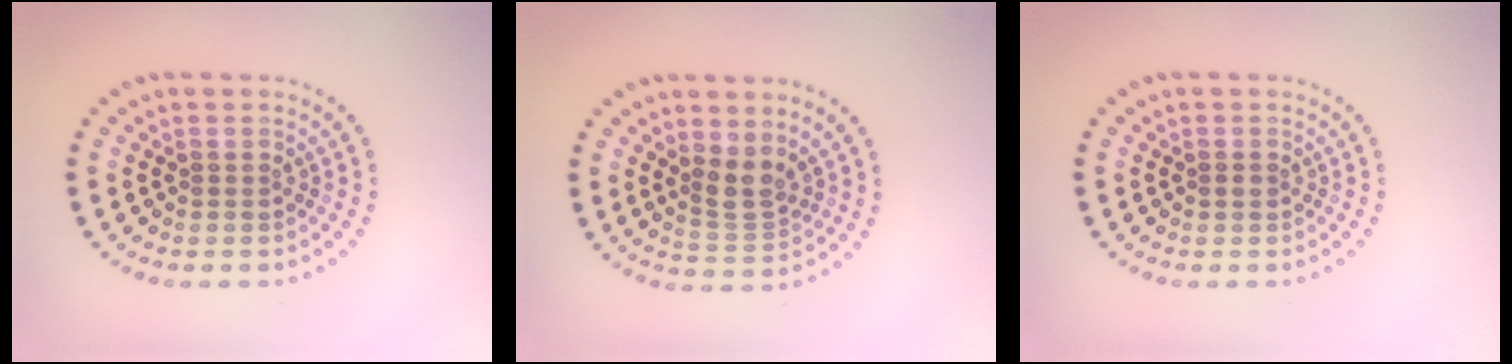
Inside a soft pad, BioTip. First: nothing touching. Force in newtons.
{"total": 2.7, "press": 2.3, "slide": 1.4}
{"total": 0.6, "press": 0.6, "slide": 0.1}